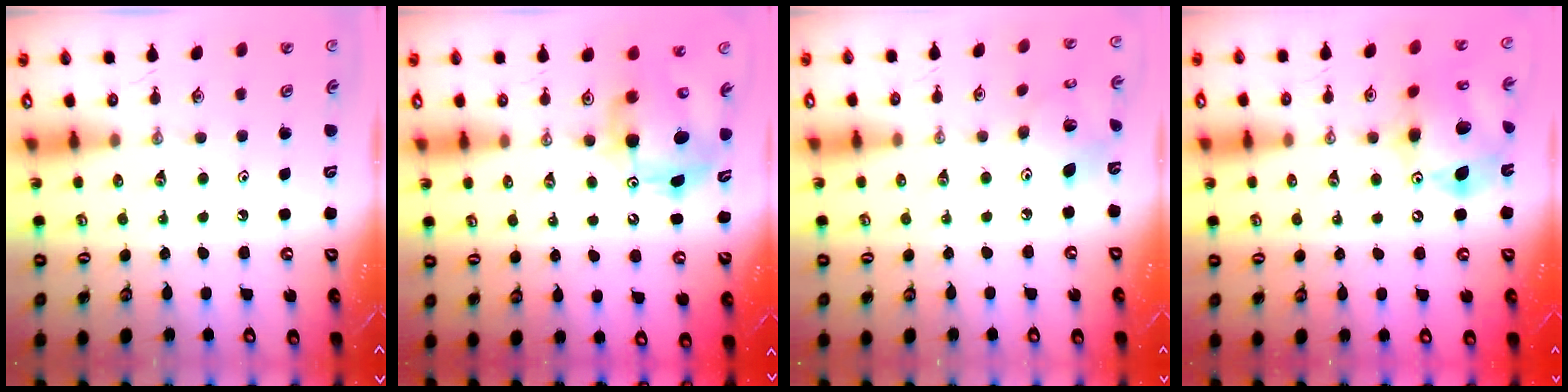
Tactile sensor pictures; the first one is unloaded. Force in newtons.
{"total": 8.6, "press": 8.3, "slide": 2.1}
{"total": 9.2, "press": 9.2, "slide": 0.5}
{"total": 15.2, "press": 15.2, "slide": 1.4}